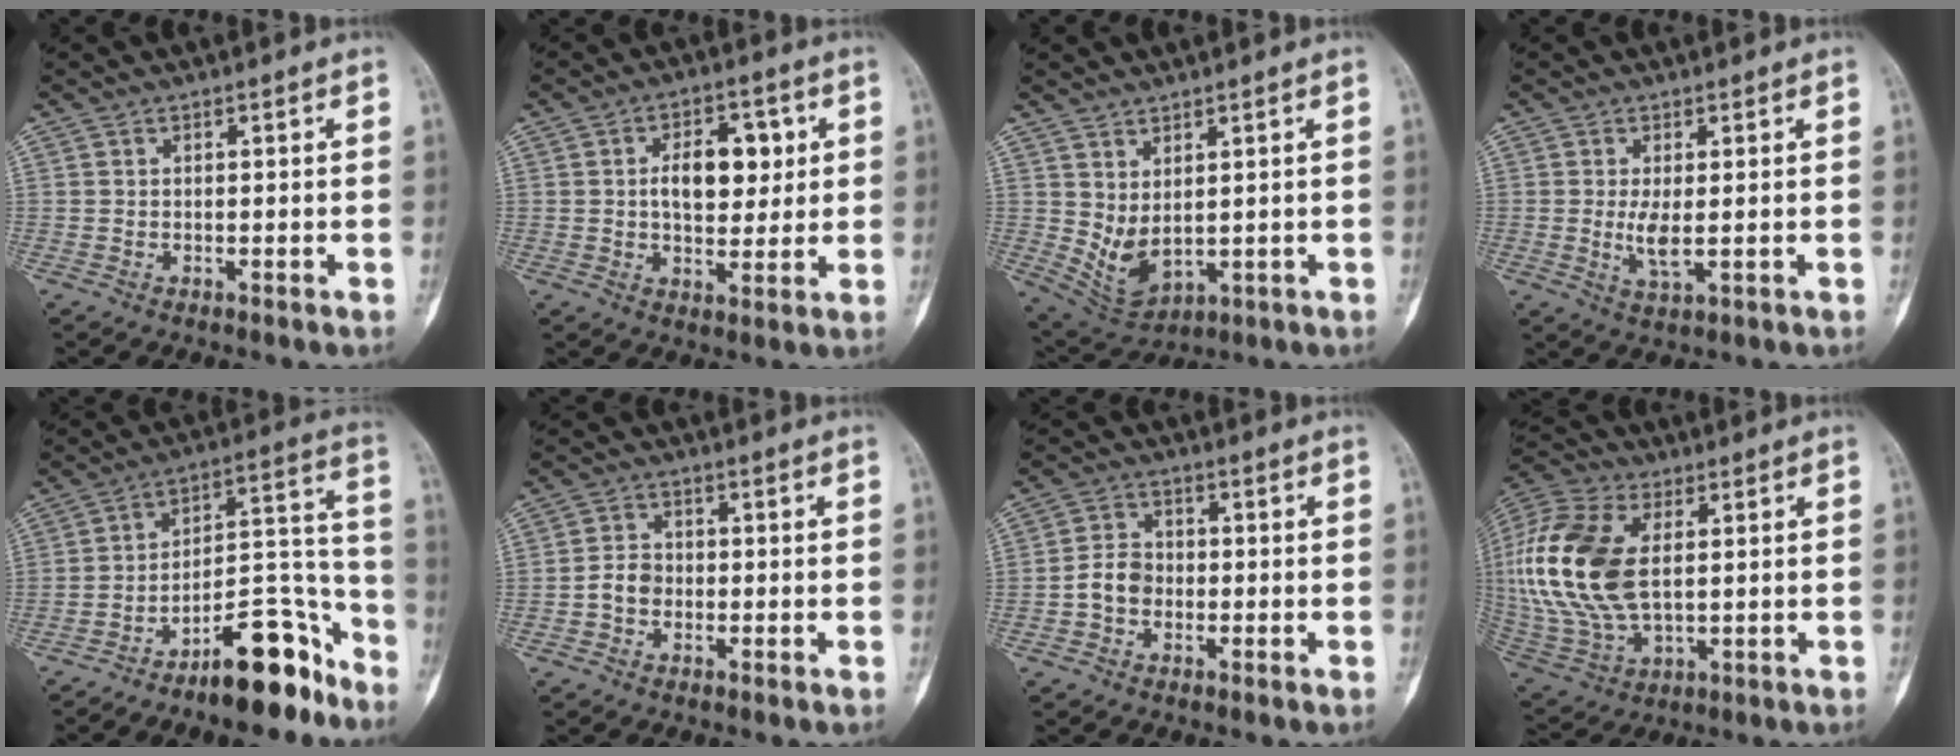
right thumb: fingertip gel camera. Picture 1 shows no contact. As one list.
[{"total": 10.2, "force": [1.9, 6.0, 8.0], "torque": [-0.087, -0.002, 0.031]}, {"total": 7.0, "force": [1.4, 3.8, 5.7], "torque": [-0.096, -0.020, 0.050]}, {"total": 3.9, "force": [0.1, 1.3, 3.6], "torque": [-0.075, -0.012, 0.005]}, {"total": 15.8, "force": [-11.0, 5.6, 9.8], "torque": [-0.102, 0.116, -0.178]}, {"total": 3.6, "force": [-1.1, 2.9, 2.0], "torque": [-0.026, 0.013, -0.027]}, {"total": 5.0, "force": [-1.4, 3.9, 2.8], "torque": [-0.040, 0.021, -0.034]}, {"total": 21.2, "force": [2.6, 12.3, 17.1], "torque": [-0.374, -0.006, 0.050]}]